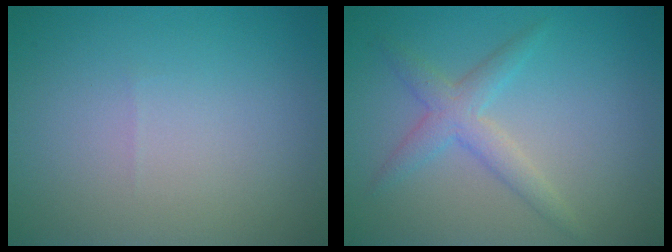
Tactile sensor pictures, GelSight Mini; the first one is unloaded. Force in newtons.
{"total": 2.6, "press": 2.6, "slide": 0.1}